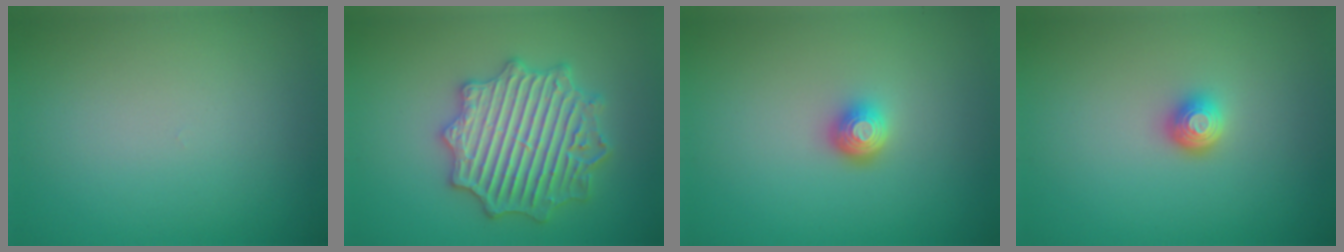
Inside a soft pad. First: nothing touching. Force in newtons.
{"total": 6.2, "press": 6.1, "slide": 1.0}
{"total": 1.9, "press": 1.4, "slide": 1.2}
{"total": 1.8, "press": 1.3, "slide": 1.2}